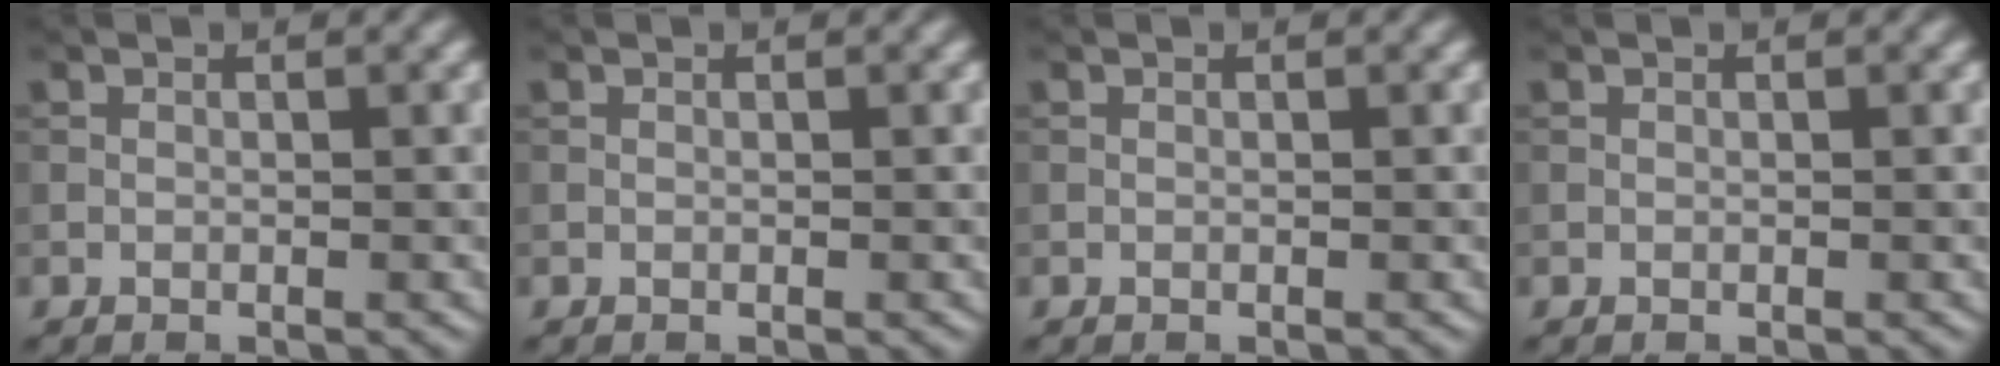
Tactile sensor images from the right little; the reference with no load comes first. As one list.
[{"total": 0.0}, {"total": 0.0}, {"total": 0.0}]